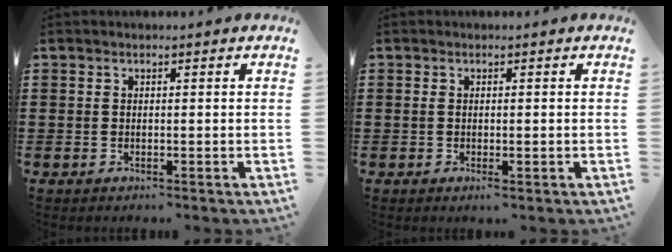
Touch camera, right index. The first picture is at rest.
{"total": 1.2, "force": [-0.2, 0.4, 1.1], "torque": [-0.027, -0.005, -0.006]}